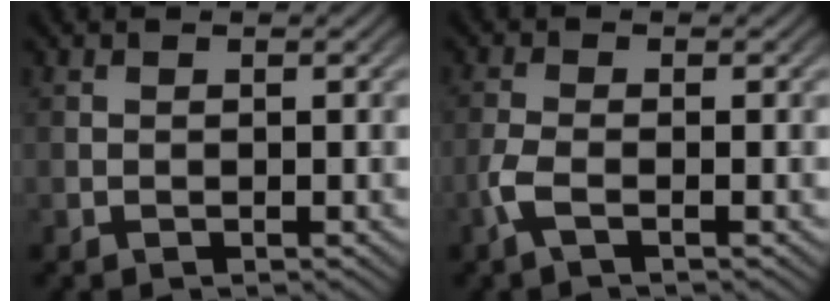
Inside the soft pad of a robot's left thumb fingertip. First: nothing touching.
{"total": 2.6, "force": [-1.3, 0.7, 2.2], "torque": [-0.056, 0.001, -0.037]}